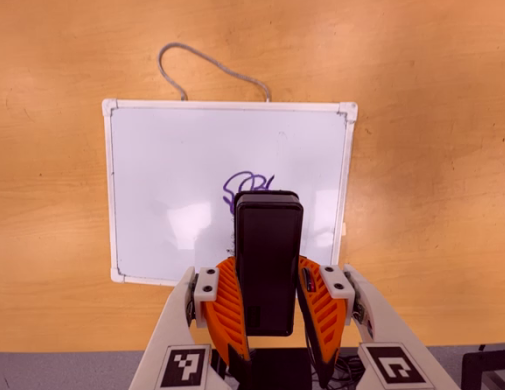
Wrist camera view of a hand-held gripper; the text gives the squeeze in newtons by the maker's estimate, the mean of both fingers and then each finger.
{"total": 8.9, "left": 6.6, "right": 11.3}